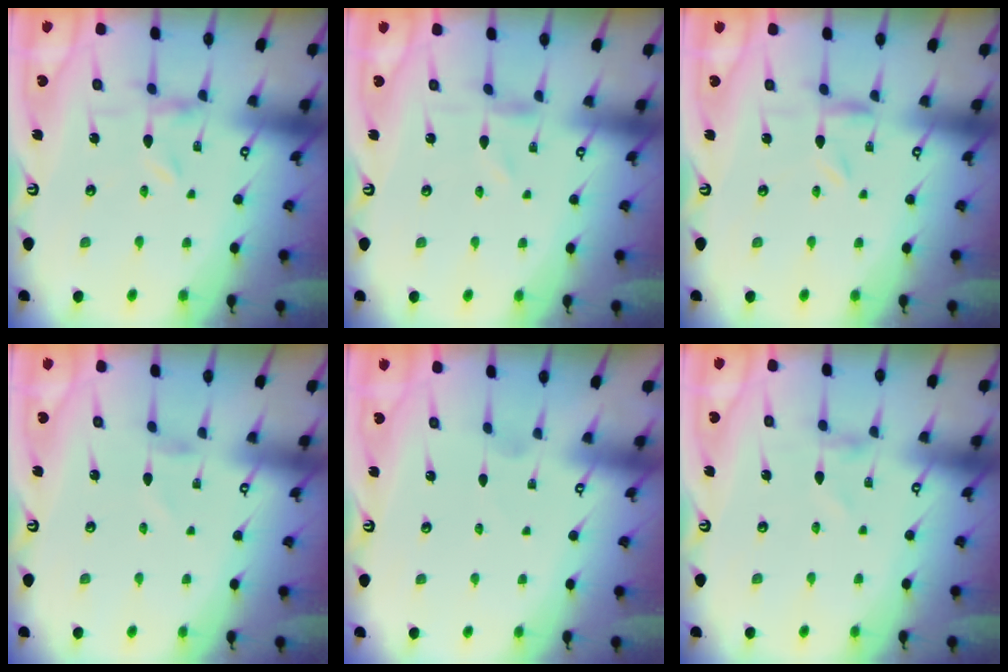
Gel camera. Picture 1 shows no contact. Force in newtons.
{"total": 0.0}
{"total": 1.4, "press": 1.4, "slide": 0.2}
{"total": 1.0, "press": 1.0, "slide": 0.0}
{"total": 0.9, "press": 0.9, "slide": 0.1}
{"total": 0.0}